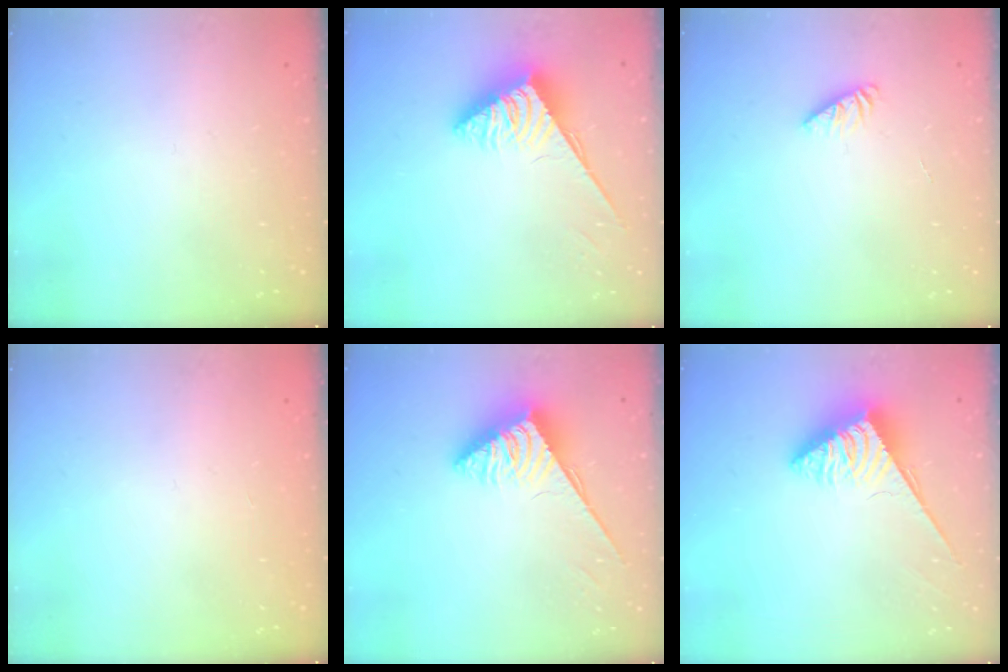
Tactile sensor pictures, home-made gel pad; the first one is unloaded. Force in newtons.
{"total": 3.7, "press": 3.6, "slide": 0.6}
{"total": 1.8, "press": 1.8, "slide": 0.3}
{"total": 0.0}
{"total": 3.7, "press": 3.7, "slide": 0.6}
{"total": 3.9, "press": 3.8, "slide": 0.6}